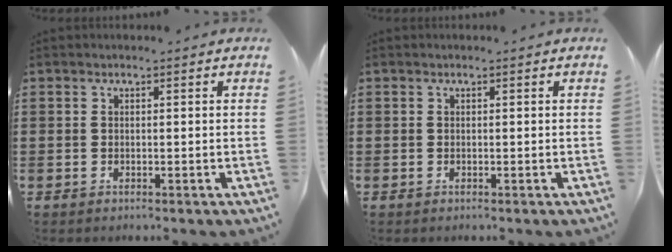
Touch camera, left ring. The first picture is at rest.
{"total": 0.0}